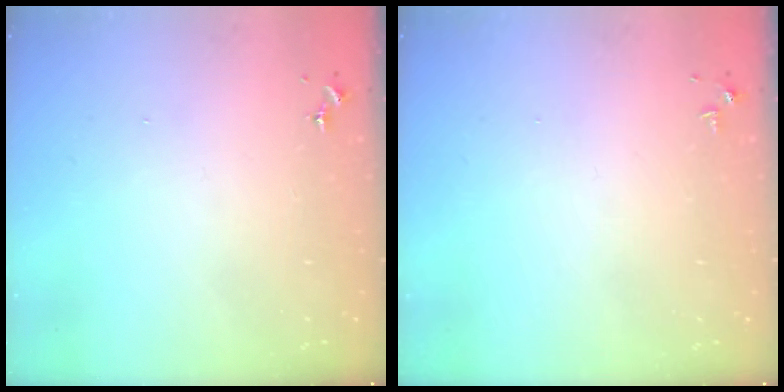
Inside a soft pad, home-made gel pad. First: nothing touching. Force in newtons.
{"total": 3.0, "press": 3.0, "slide": 0.5}